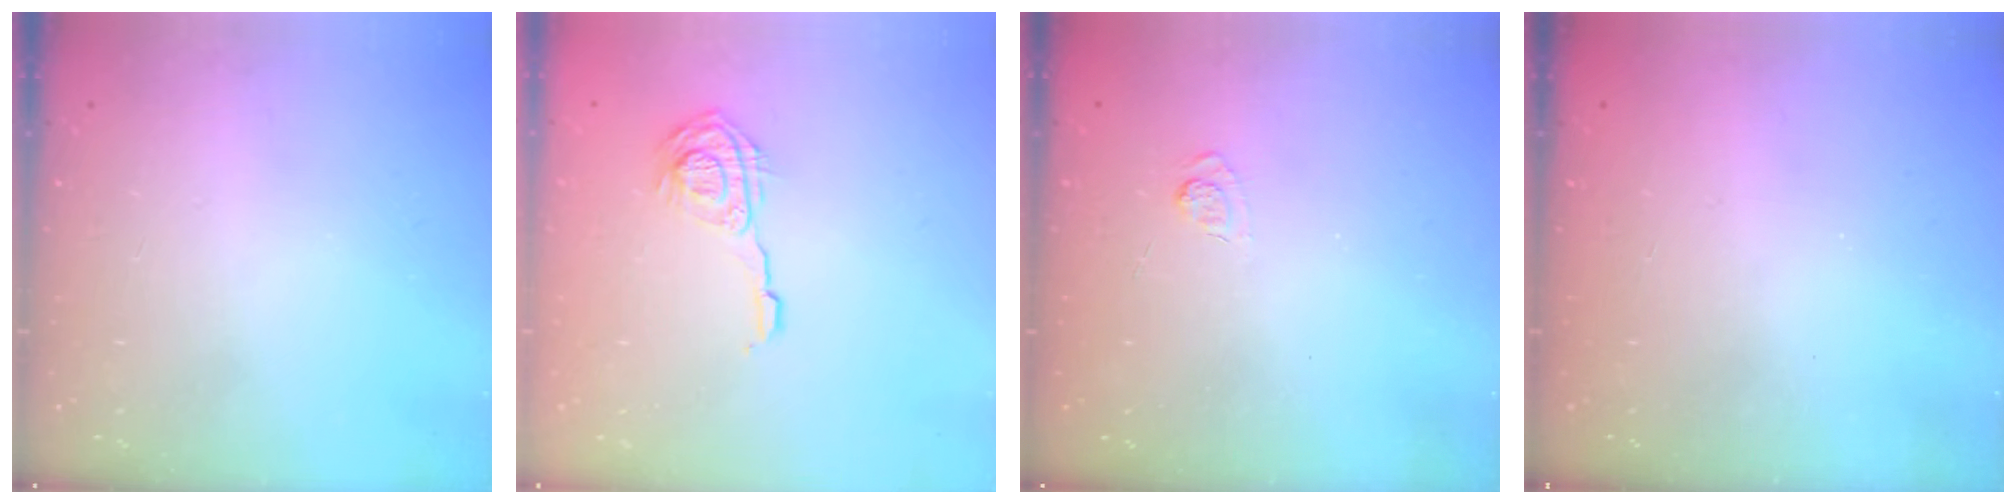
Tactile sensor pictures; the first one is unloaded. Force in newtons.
{"total": 9.7, "press": 9.7, "slide": 0.5}
{"total": 2.2, "press": 1.8, "slide": 1.3}
{"total": 2.3, "press": 2.2, "slide": 0.8}